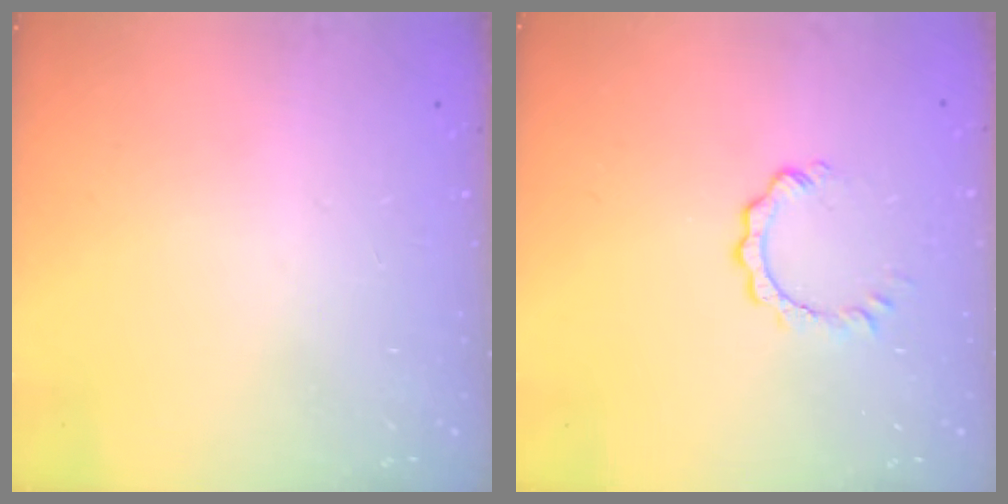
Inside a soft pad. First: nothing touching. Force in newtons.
{"total": 2.8, "press": 2.8, "slide": 0.3}